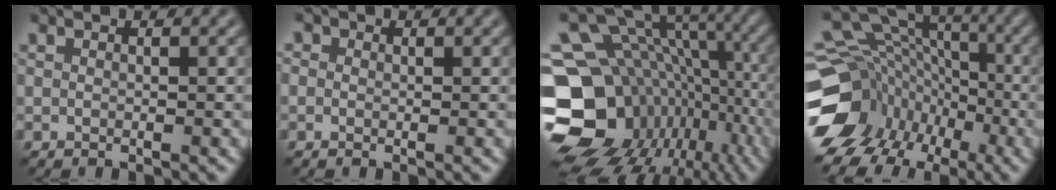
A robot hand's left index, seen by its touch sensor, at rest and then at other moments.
{"total": 0.9, "force": [0.3, 0.8, 0.3], "torque": [-0.004, -0.001, -0.006]}
{"total": 18.8, "force": [-5.5, 14.6, 10.6], "torque": [-0.206, 0.000, -0.051]}
{"total": 11.9, "force": [-4.3, 9.5, 5.7], "torque": [-0.126, 0.011, -0.066]}